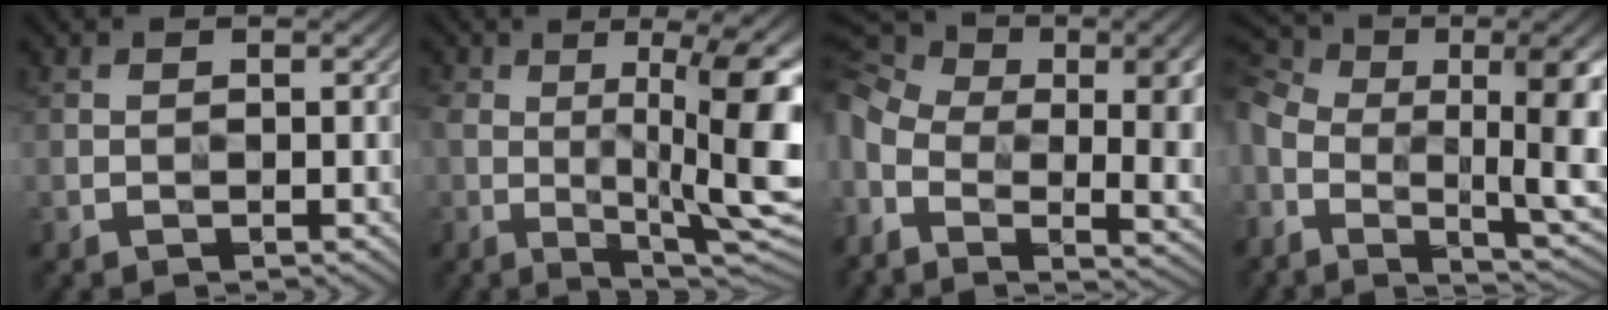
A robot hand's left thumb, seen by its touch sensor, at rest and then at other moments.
{"total": 14.2, "force": [-0.2, 3.6, 13.7], "torque": [-0.190, 0.013, -0.004]}
{"total": 19.3, "force": [-0.5, 11.7, 15.4], "torque": [-0.295, -0.027, 0.042]}
{"total": 16.8, "force": [-2.4, 8.0, 14.5], "torque": [-0.244, -0.017, -0.024]}